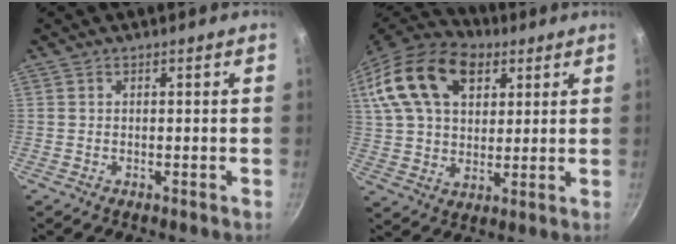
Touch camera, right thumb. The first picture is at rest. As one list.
[{"total": 23.5, "force": [10.0, 15.1, 15.0], "torque": [-0.278, 0.003, 0.173]}]